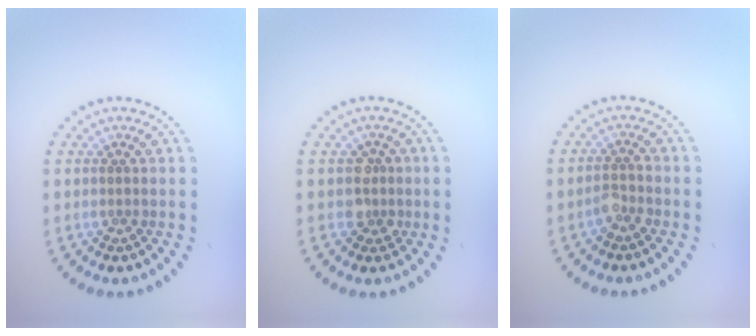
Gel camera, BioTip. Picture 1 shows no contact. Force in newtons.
{"total": 1.8, "press": 1.5, "slide": 1.1}
{"total": 1.6, "press": 1.3, "slide": 0.8}